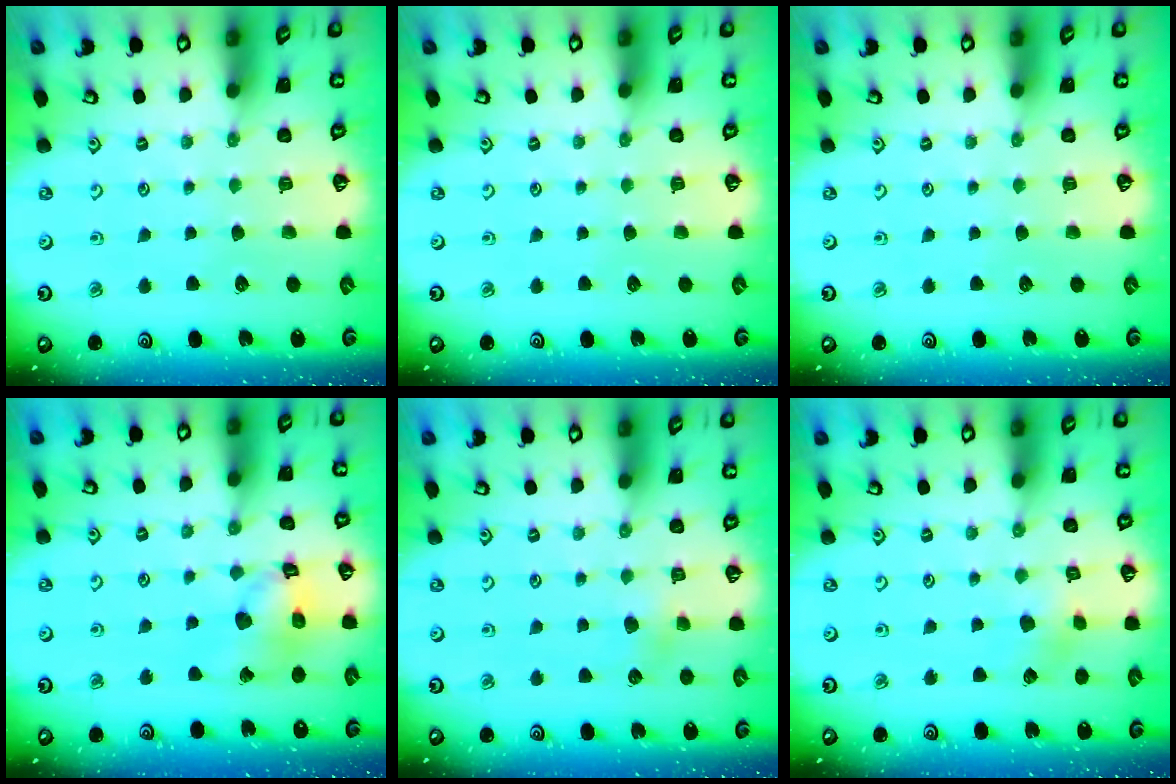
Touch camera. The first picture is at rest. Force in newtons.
{"total": 0.0}
{"total": 0.0}
{"total": 13.3, "press": 13.2, "slide": 1.7}
{"total": 4.1, "press": 4.0, "slide": 0.7}
{"total": 3.4, "press": 3.4, "slide": 0.6}